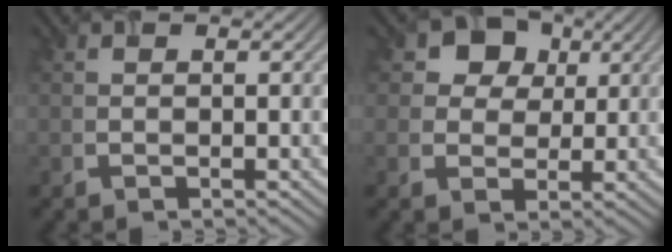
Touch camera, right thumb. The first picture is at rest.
{"total": 7.0, "force": [3.0, 5.7, 2.6], "torque": [-0.070, -0.006, 0.053]}